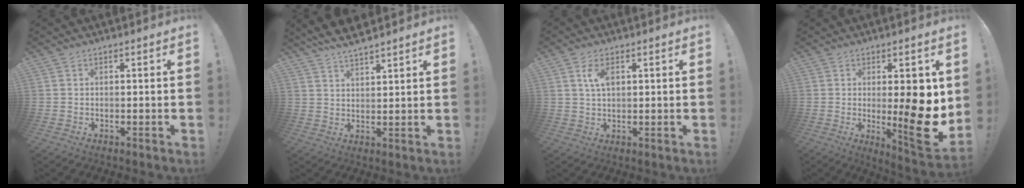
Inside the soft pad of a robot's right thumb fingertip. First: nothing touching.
{"total": 5.9, "force": [5.4, 1.0, 2.4], "torque": [-0.047, -0.029, 0.100]}
{"total": 4.9, "force": [1.5, 2.5, 3.9], "torque": [-0.063, 0.000, 0.023]}
{"total": 14.0, "force": [-0.2, 3.1, 13.7], "torque": [-0.169, -0.018, 0.001]}